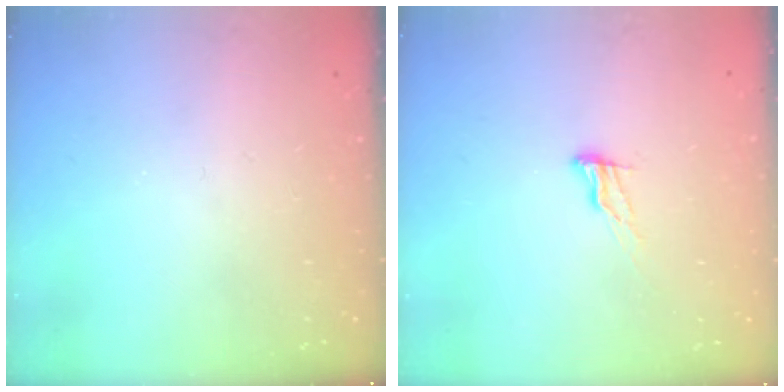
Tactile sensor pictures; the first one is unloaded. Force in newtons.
{"total": 5.1, "press": 5.1, "slide": 0.5}